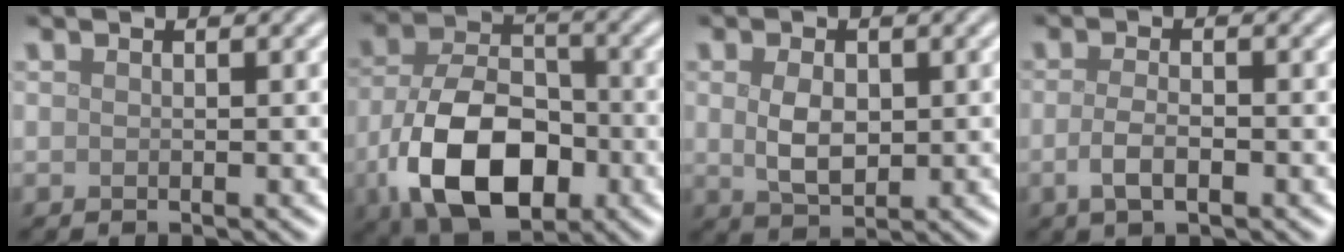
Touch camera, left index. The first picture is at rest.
{"total": 11.5, "force": [-3.9, 7.1, 8.2], "torque": [-0.175, -0.018, -0.072]}
{"total": 3.3, "force": [0.3, 2.1, 2.5], "torque": [-0.057, -0.002, 0.009]}
{"total": 2.4, "force": [-0.8, 0.9, 2.1], "torque": [-0.043, -0.003, -0.016]}